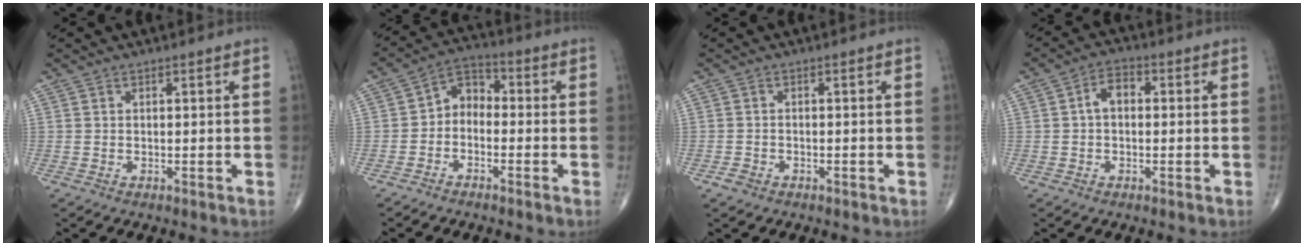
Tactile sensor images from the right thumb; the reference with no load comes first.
{"total": 5.8, "force": [-1.4, 4.3, 3.6], "torque": [-0.038, 0.032, -0.042]}
{"total": 1.7, "force": [-1.0, 1.2, 0.6], "torque": [-0.011, 0.006, -0.018]}
{"total": 4.6, "force": [0.3, 3.0, 3.5], "torque": [-0.054, 0.019, -0.002]}